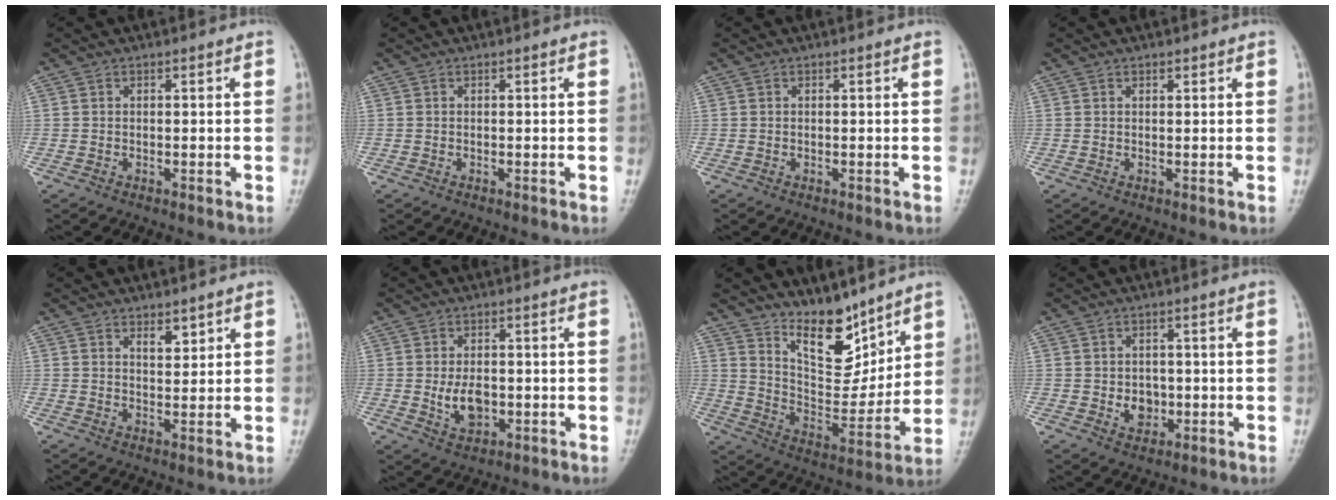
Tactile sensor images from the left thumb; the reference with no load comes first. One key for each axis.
{"total": 0.0}
{"total": 0.0}
{"total": 0.7, "fx": 0.5, "fy": 0.4, "fz": 0.3, "tx": -0.001, "ty": -0.003, "tz": 0.006}
{"total": 2.8, "fx": 1.9, "fy": 1.3, "fz": 1.7, "tx": -0.016, "ty": -0.015, "tz": 0.034}
{"total": 5.6, "fx": -0.7, "fy": 3.5, "fz": 4.3, "tx": -0.062, "ty": -0.005, "tz": -0.005}
{"total": 12.6, "fx": 9.4, "fy": 5.3, "fz": 6.6, "tx": -0.073, "ty": -0.080, "tz": 0.178}
{"total": 4.1, "fx": -0.6, "fy": 3.4, "fz": 2.3, "tx": -0.010, "ty": 0.003, "tz": -0.001}